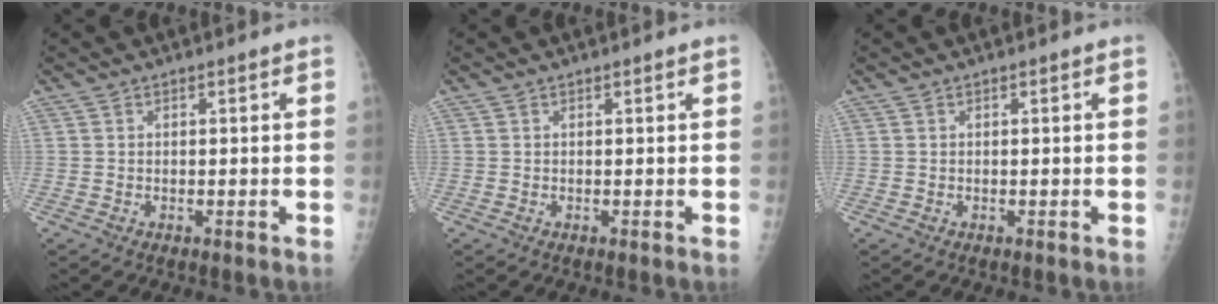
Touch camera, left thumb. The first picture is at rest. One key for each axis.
{"total": 0.0}
{"total": 0.0}